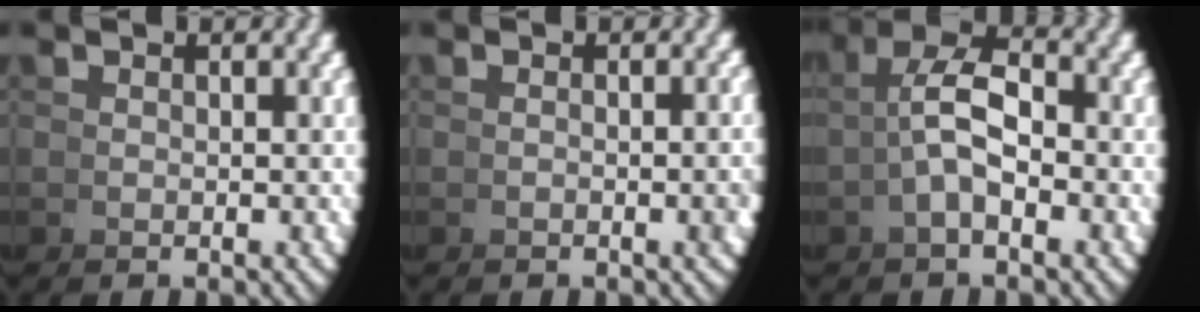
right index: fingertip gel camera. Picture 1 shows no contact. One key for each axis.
{"total": 2.3, "fx": -0.3, "fy": 0.6, "fz": 2.2, "tx": -0.019, "ty": 0.013, "tz": -0.012}
{"total": 4.7, "fx": 1.2, "fy": 2.2, "fz": 4.1, "tx": -0.069, "ty": 0.001, "tz": 0.015}